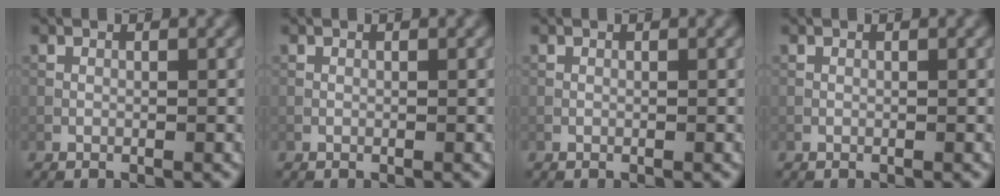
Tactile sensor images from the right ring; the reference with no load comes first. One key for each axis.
{"total": 0.0}
{"total": 0.0}
{"total": 0.0}